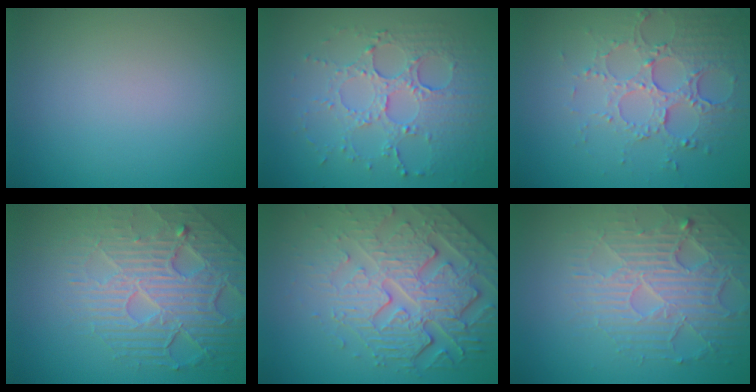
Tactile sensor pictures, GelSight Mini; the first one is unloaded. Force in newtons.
{"total": 5.5, "press": 3.8, "slide": 4.0}
{"total": 5.3, "press": 3.9, "slide": 3.6}
{"total": 7.6, "press": 5.4, "slide": 5.4}
{"total": 6.8, "press": 5.5, "slide": 4.0}
{"total": 5.6, "press": 4.5, "slide": 3.3}